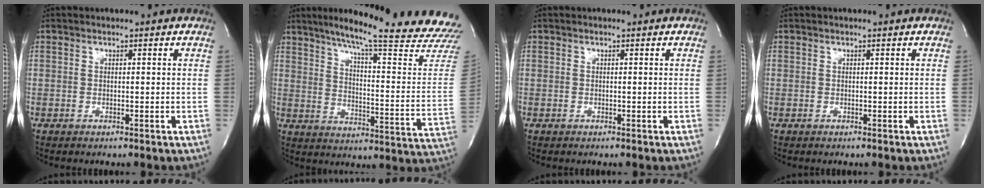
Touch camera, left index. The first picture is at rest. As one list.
[{"total": 25.0, "force": [21.8, -0.6, 12.2], "torque": [-0.180, -0.092, 0.277]}, {"total": 0.0}, {"total": 0.0}]